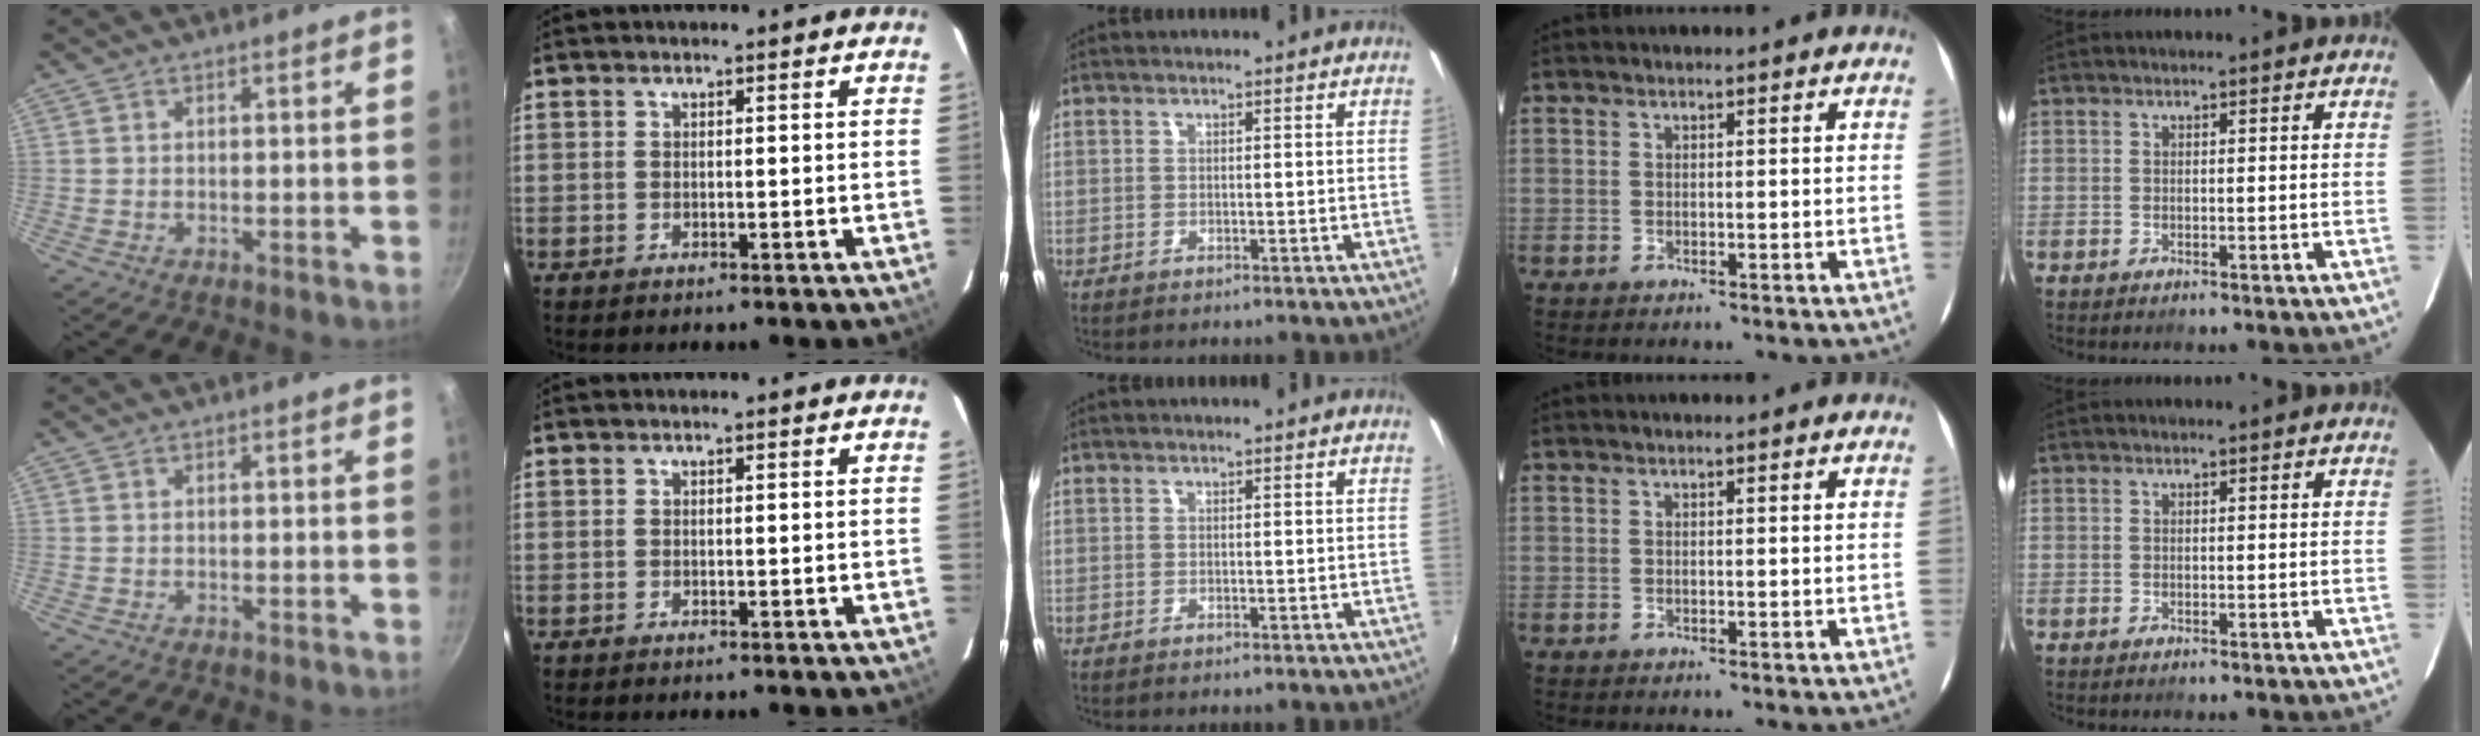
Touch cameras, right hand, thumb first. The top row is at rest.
{}